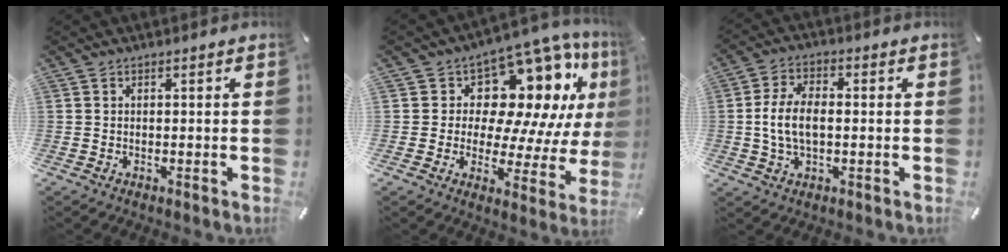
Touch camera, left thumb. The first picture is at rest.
{"total": 15.0, "force": [7.0, 10.1, 8.7], "torque": [-0.117, -0.070, 0.120]}
{"total": 8.4, "force": [-0.4, 5.0, 6.8], "torque": [-0.148, 0.007, -0.010]}